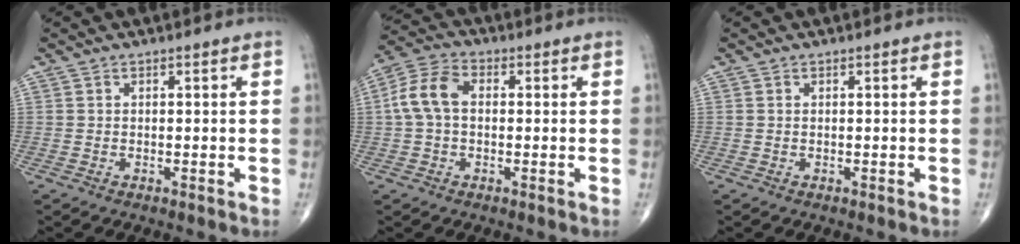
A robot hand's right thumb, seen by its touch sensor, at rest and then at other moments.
{"total": 8.0, "force": [0.5, 5.2, 6.1], "torque": [-0.128, 0.027, 0.002]}
{"total": 0.0}